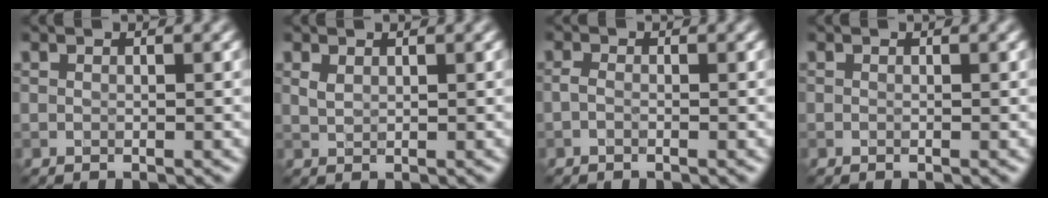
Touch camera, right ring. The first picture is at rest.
{"total": 0.9, "force": [0.6, 0.4, 0.5], "torque": [-0.018, 0.001, 0.015]}
{"total": 0.7, "force": [-0.4, 0.3, 0.5], "torque": [-0.014, -0.001, -0.010]}
{"total": 0.0}